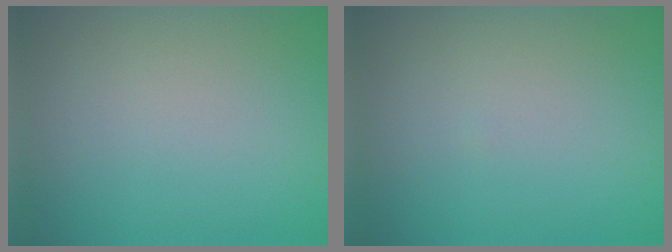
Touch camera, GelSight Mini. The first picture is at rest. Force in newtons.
{"total": 0.0}